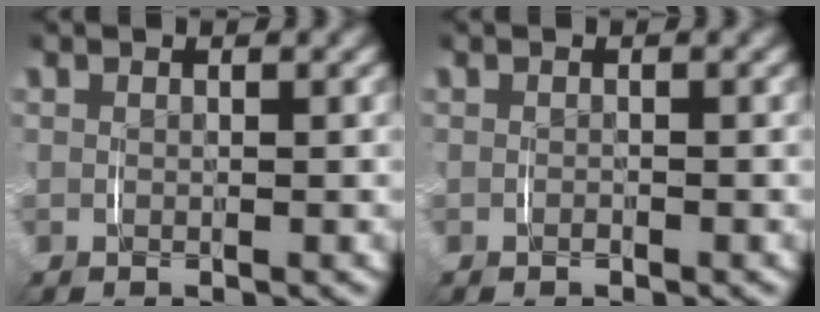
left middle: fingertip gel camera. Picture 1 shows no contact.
{"total": 0.5, "force": [-0.5, 0.2, 0.1], "torque": [-0.004, -0.001, -0.010]}